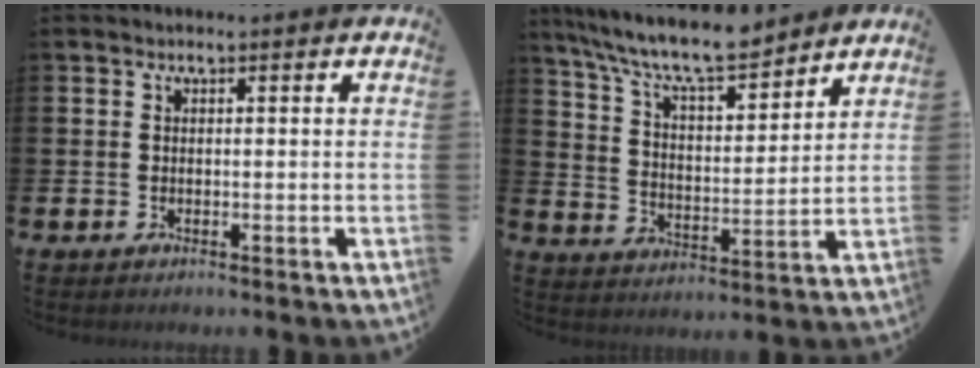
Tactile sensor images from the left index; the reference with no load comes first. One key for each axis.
{"total": 9.9, "fx": 9.1, "fy": 1.6, "fz": 3.6, "tx": -0.102, "ty": -0.053, "tz": 0.162}